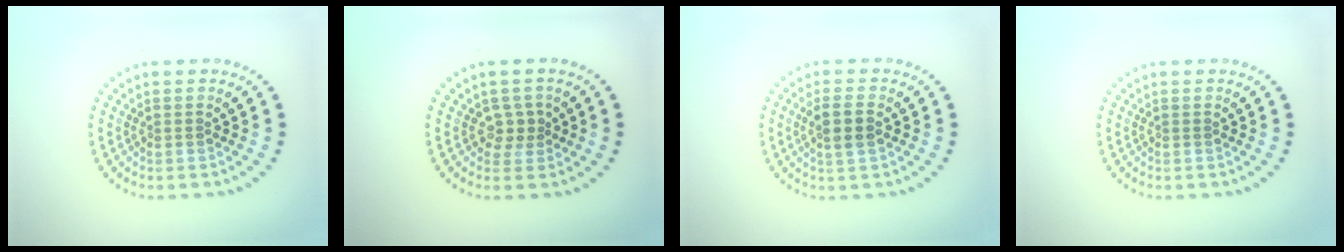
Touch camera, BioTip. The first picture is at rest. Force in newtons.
{"total": 1.8, "press": 1.4, "slide": 1.1}
{"total": 2.6, "press": 2.4, "slide": 0.8}
{"total": 0.0}